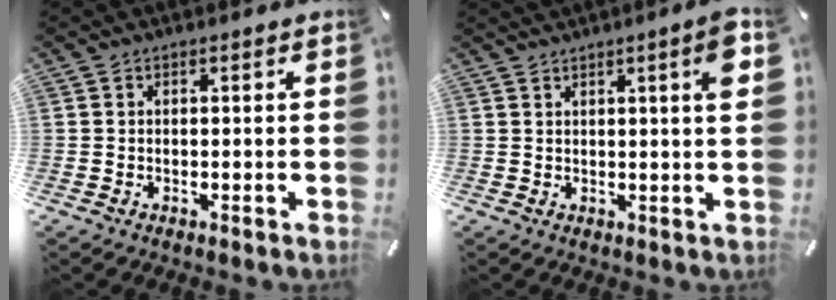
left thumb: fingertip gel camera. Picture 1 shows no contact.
{"total": 5.7, "force": [2.4, 0.4, 5.2], "torque": [-0.077, -0.009, 0.033]}